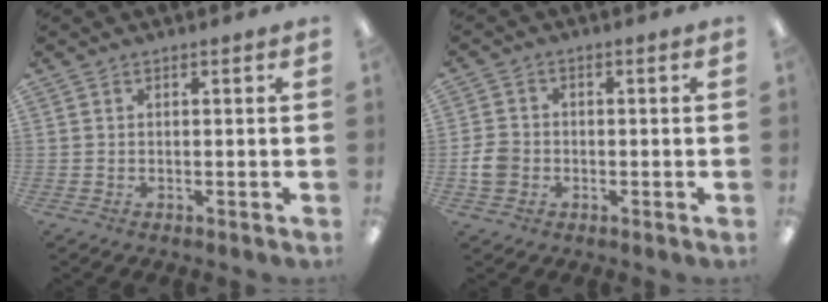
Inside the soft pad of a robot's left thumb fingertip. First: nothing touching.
{"total": 5.1, "force": [-1.1, 4.2, 2.6], "torque": [-0.057, 0.007, -0.020]}